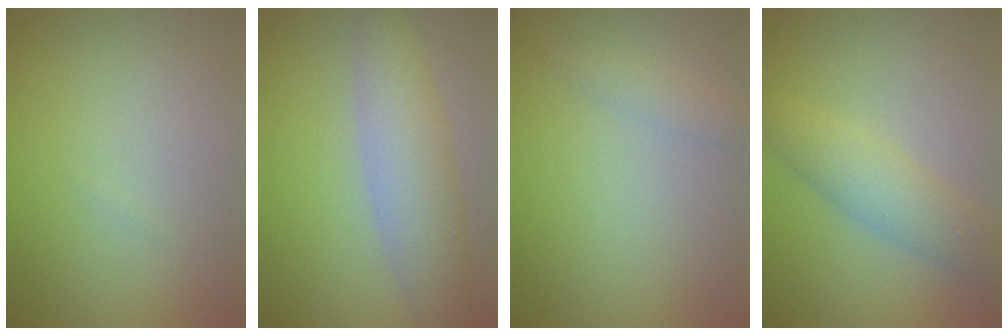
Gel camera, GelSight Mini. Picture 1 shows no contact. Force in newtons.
{"total": 4.9, "press": 4.9, "slide": 0.2}
{"total": 1.3, "press": 1.3, "slide": 0.0}
{"total": 3.6, "press": 3.6, "slide": 0.1}